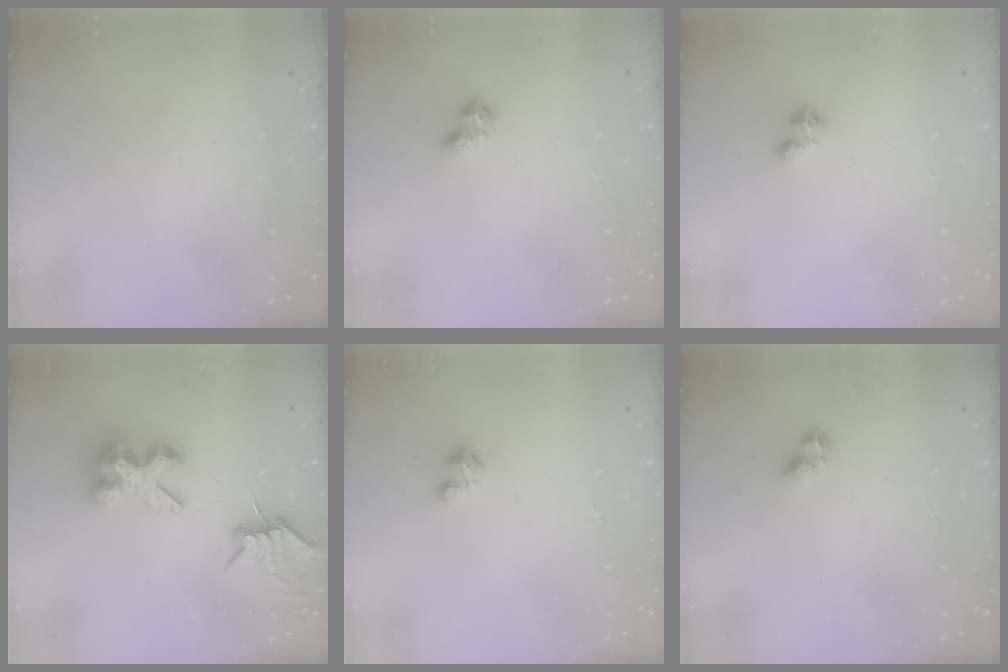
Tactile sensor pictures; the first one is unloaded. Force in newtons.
{"total": 3.3, "press": 3.3, "slide": 0.4}
{"total": 2.7, "press": 2.7, "slide": 0.4}
{"total": 7.0, "press": 6.9, "slide": 0.6}
{"total": 1.8, "press": 1.8, "slide": 0.1}
{"total": 2.9, "press": 2.6, "slide": 1.1}